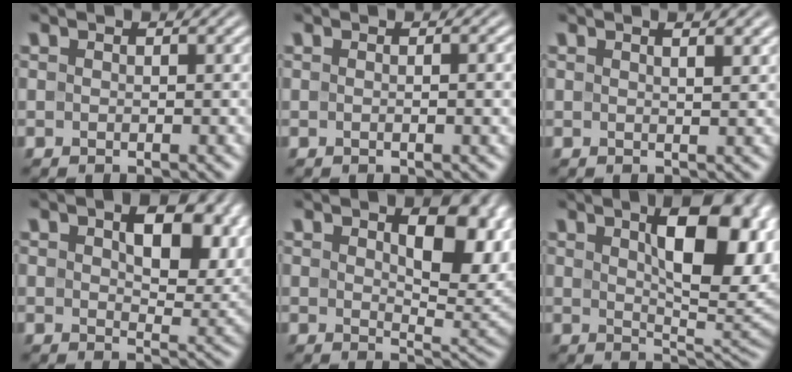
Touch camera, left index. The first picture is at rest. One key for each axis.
{"total": 2.6, "fx": 0.1, "fy": 0.8, "fz": 2.5, "tx": -0.022, "ty": 0.005, "tz": -0.005}
{"total": 2.4, "fx": 1.4, "fy": 0.8, "fz": 1.8, "tx": -0.013, "ty": 0.010, "tz": 0.003}
{"total": 8.8, "fx": 3.0, "fy": 4.5, "fz": 6.9, "tx": -0.099, "ty": -0.004, "tz": 0.052}
{"total": 8.5, "fx": 2.3, "fy": 3.8, "fz": 7.2, "tx": -0.104, "ty": -0.003, "tz": 0.042}
{"total": 11.1, "fx": 3.3, "fy": 4.2, "fz": 9.7, "tx": -0.136, "ty": 0.004, "tz": 0.054}